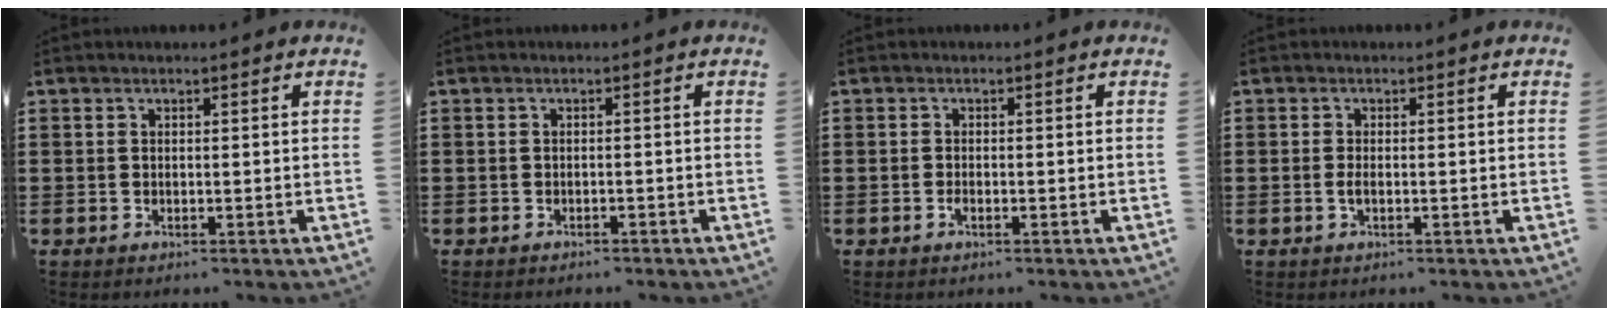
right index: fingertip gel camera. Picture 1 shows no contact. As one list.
[{"total": 0.8, "force": [-0.8, 0.2, 0.2], "torque": [-0.007, -0.002, -0.017]}, {"total": 0.8, "force": [-0.5, 0.3, 0.6], "torque": [-0.014, -0.006, -0.007]}, {"total": 1.2, "force": [-0.3, 0.3, 1.1], "torque": [-0.028, -0.005, -0.006]}]